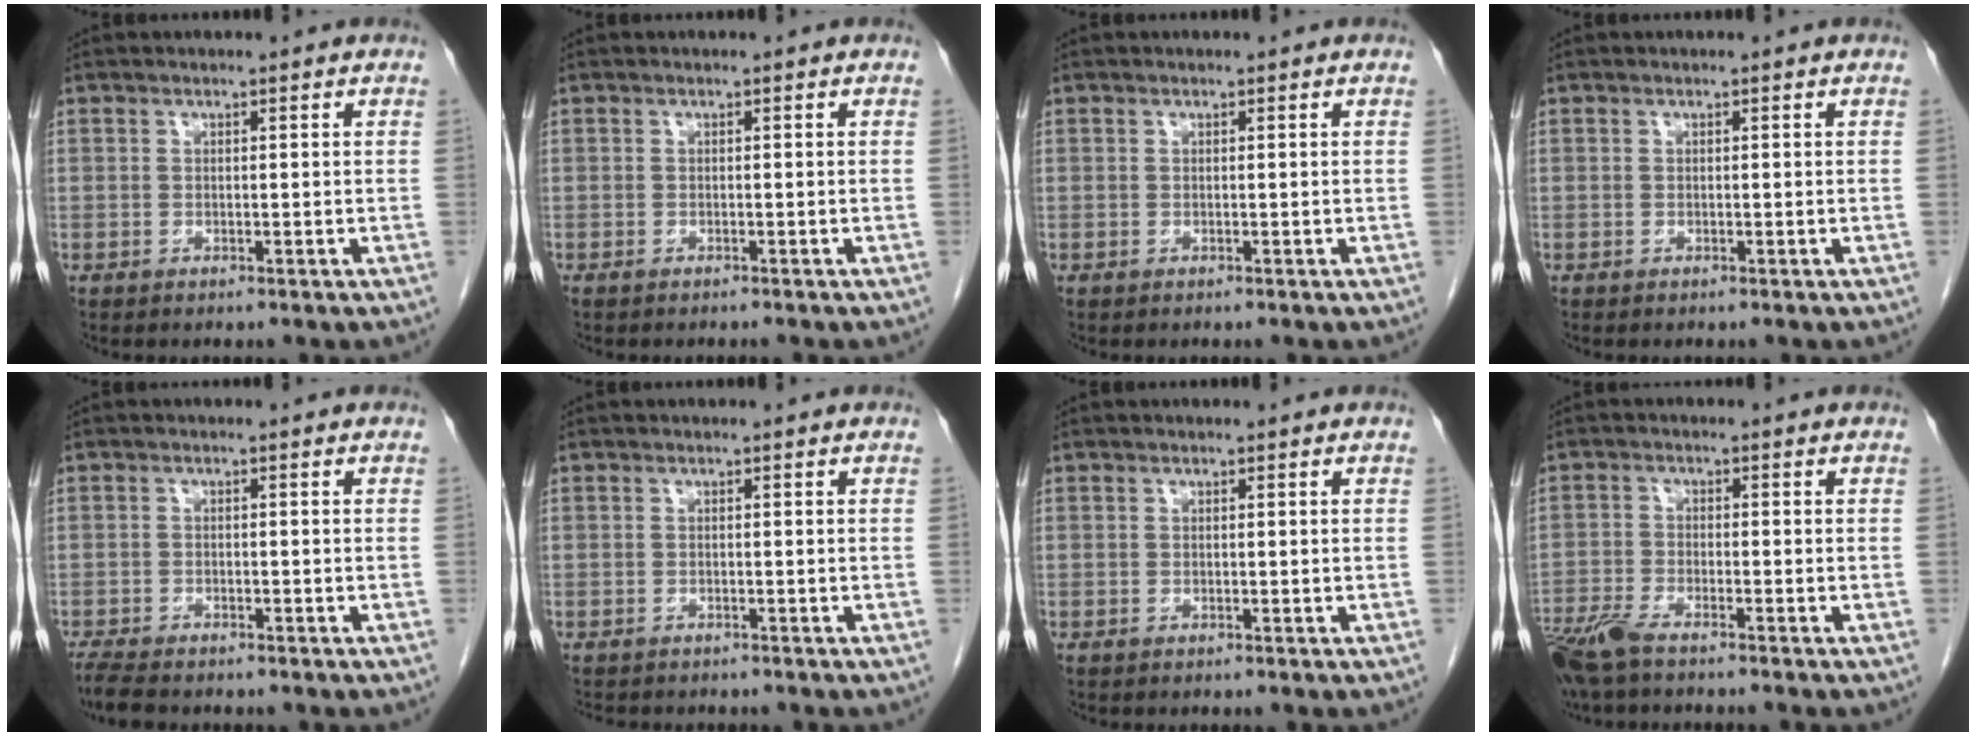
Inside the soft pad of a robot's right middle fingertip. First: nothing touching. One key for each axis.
{"total": 1.2, "fx": -1.1, "fy": 0.2, "fz": 0.5, "tx": -0.011, "ty": -0.003, "tz": -0.014}
{"total": 0.0}
{"total": 0.0}
{"total": 5.4, "fx": -4.6, "fy": 1.3, "fz": 2.5, "tx": -0.050, "ty": -0.015, "tz": -0.074}
{"total": 4.3, "fx": -3.7, "fy": 1.3, "fz": 1.6, "tx": -0.028, "ty": -0.009, "tz": -0.046}
{"total": 0.0}
{"total": 6.8, "fx": -5.6, "fy": 0.8, "fz": 3.8, "tx": -0.074, "ty": -0.017, "tz": -0.105}